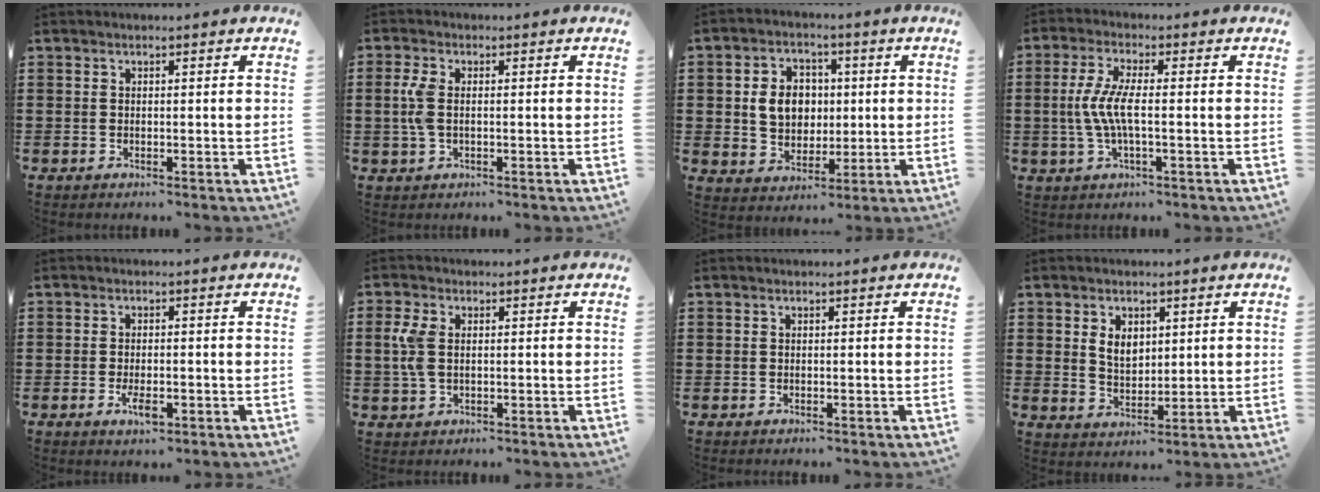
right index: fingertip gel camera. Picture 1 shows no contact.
{"total": 3.9, "force": [0.0, 1.9, 3.4], "torque": [-0.098, -0.005, -0.010]}
{"total": 7.2, "force": [0.7, 6.0, 3.9], "torque": [-0.078, 0.014, 0.008]}
{"total": 5.7, "force": [-0.8, 1.1, 5.6], "torque": [-0.135, -0.012, -0.027]}
{"total": 3.0, "force": [-1.2, 1.1, 2.6], "torque": [-0.052, -0.004, -0.022]}
{"total": 4.7, "force": [0.5, 2.7, 3.8], "torque": [-0.100, 0.003, 0.001]}
{"total": 0.0}
{"total": 4.0, "force": [1.5, 2.8, 2.5], "torque": [-0.050, 0.007, 0.025]}